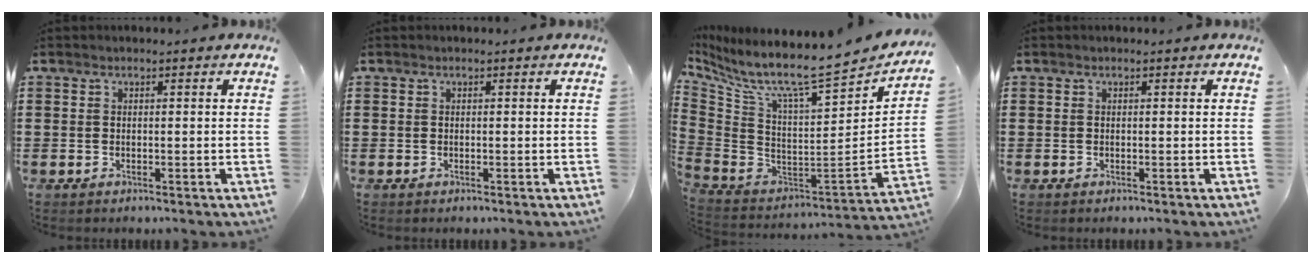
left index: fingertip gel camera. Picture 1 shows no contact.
{"total": 0.0}
{"total": 8.5, "force": [6.5, 0.7, 5.4], "torque": [-0.121, -0.071, 0.102]}
{"total": 0.0}